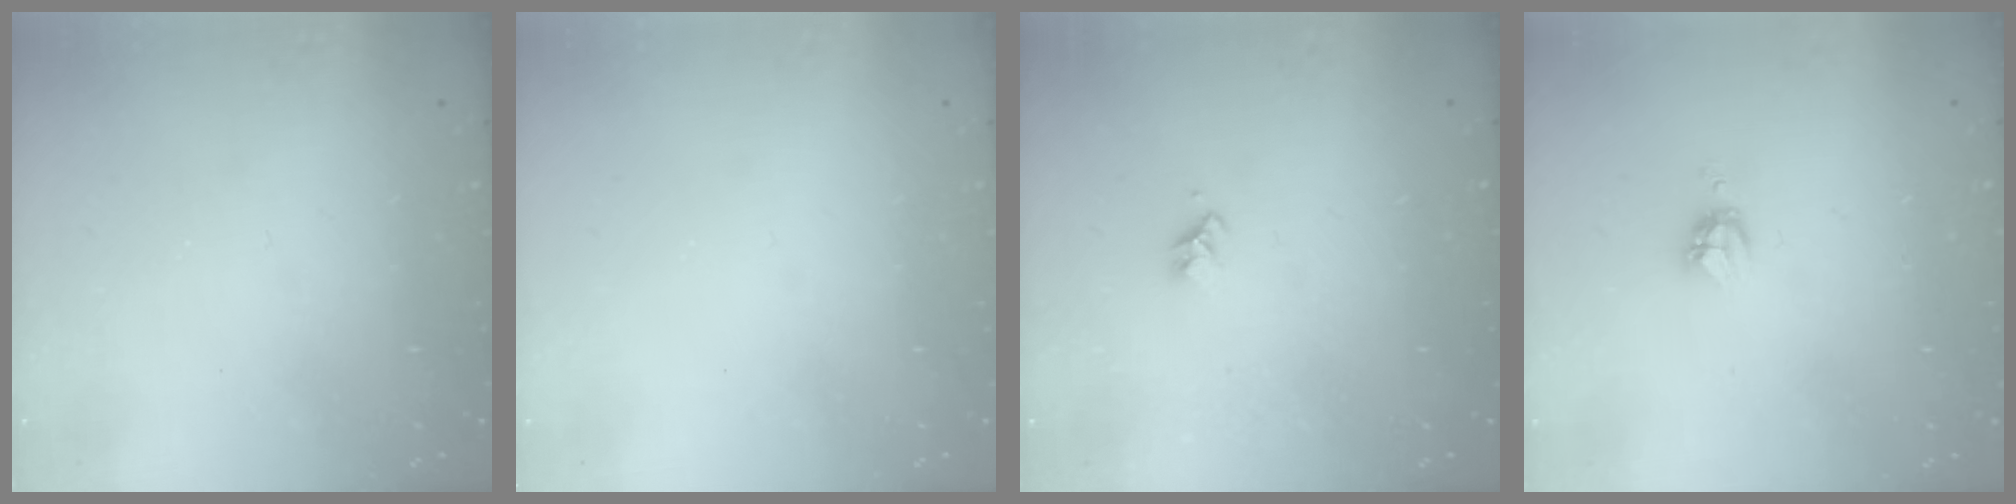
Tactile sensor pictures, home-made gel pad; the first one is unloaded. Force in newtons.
{"total": 0.0}
{"total": 2.7, "press": 2.7, "slide": 0.2}
{"total": 4.1, "press": 4.1, "slide": 0.5}